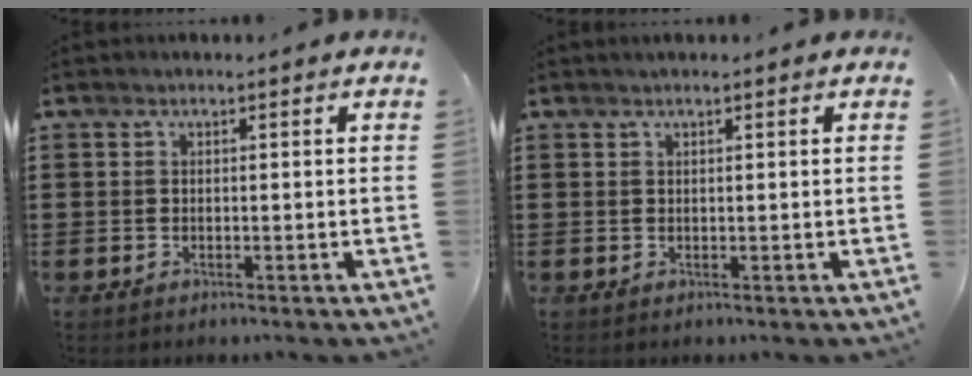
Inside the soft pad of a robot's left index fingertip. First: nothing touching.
{"total": 0.6, "force": [0.4, 0.0, 0.5], "torque": [-0.009, 0.001, 0.007]}